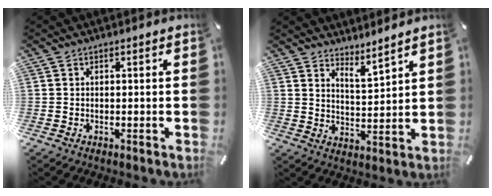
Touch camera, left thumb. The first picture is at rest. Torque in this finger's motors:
{"motor_torque": [0.36, 0.36, -0.10, -0.05, -0.09]}